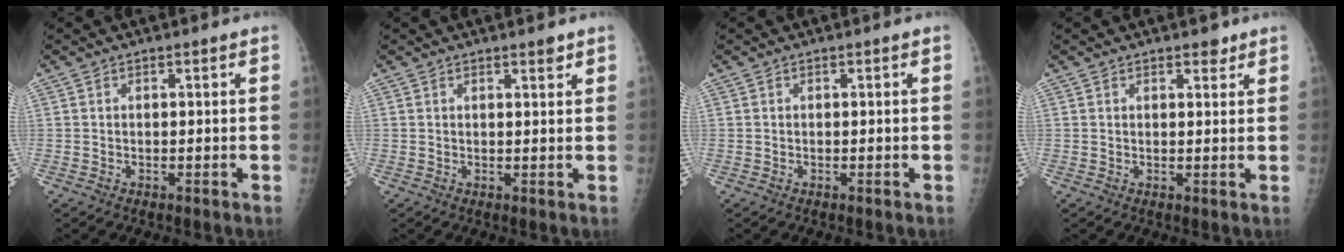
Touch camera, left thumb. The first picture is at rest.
{"total": 1.7, "force": [1.3, 0.5, 1.0], "torque": [-0.009, -0.008, 0.017]}
{"total": 0.0}
{"total": 2.3, "force": [1.7, 1.1, 1.1], "torque": [0.000, -0.008, 0.019]}